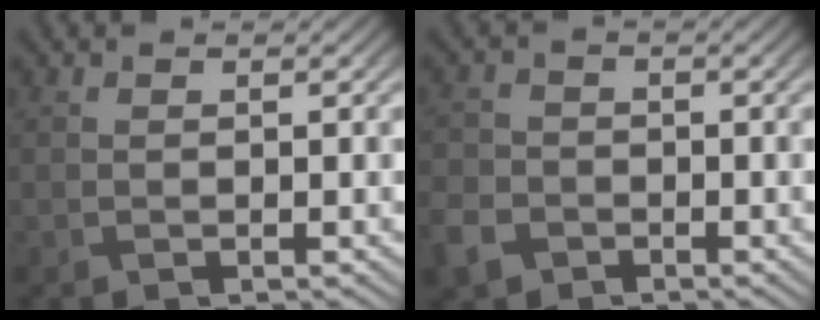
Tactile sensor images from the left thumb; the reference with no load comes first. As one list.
[{"total": 4.1, "force": [-2.4, 3.0, 1.5], "torque": [-0.048, -0.005, -0.057]}]